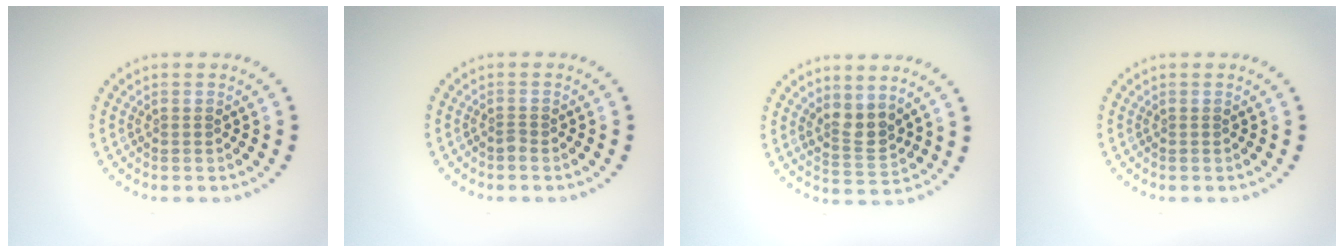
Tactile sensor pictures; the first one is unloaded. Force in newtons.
{"total": 0.6, "press": 0.4, "slide": 0.5}
{"total": 2.5, "press": 2.1, "slide": 1.3}
{"total": 0.0}